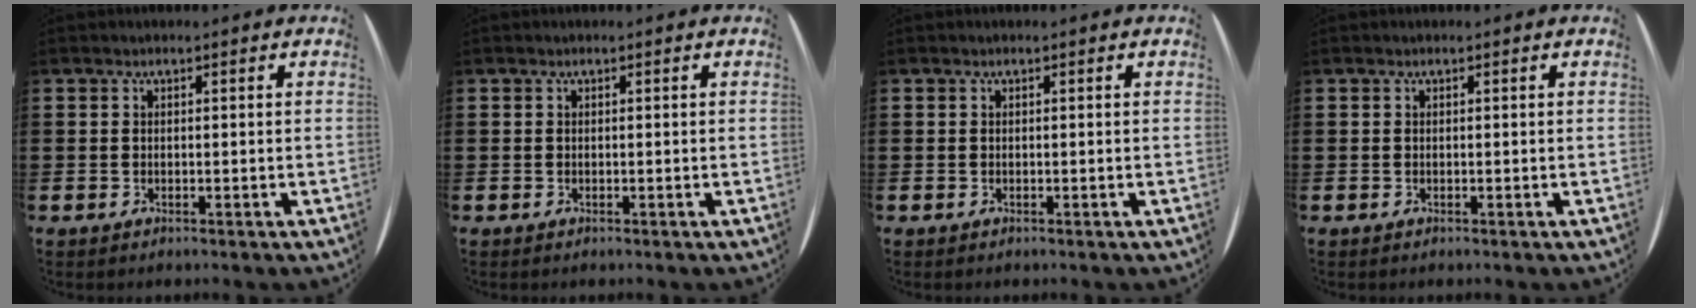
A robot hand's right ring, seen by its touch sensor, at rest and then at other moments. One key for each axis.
{"total": 0.0}
{"total": 0.0}
{"total": 0.0}